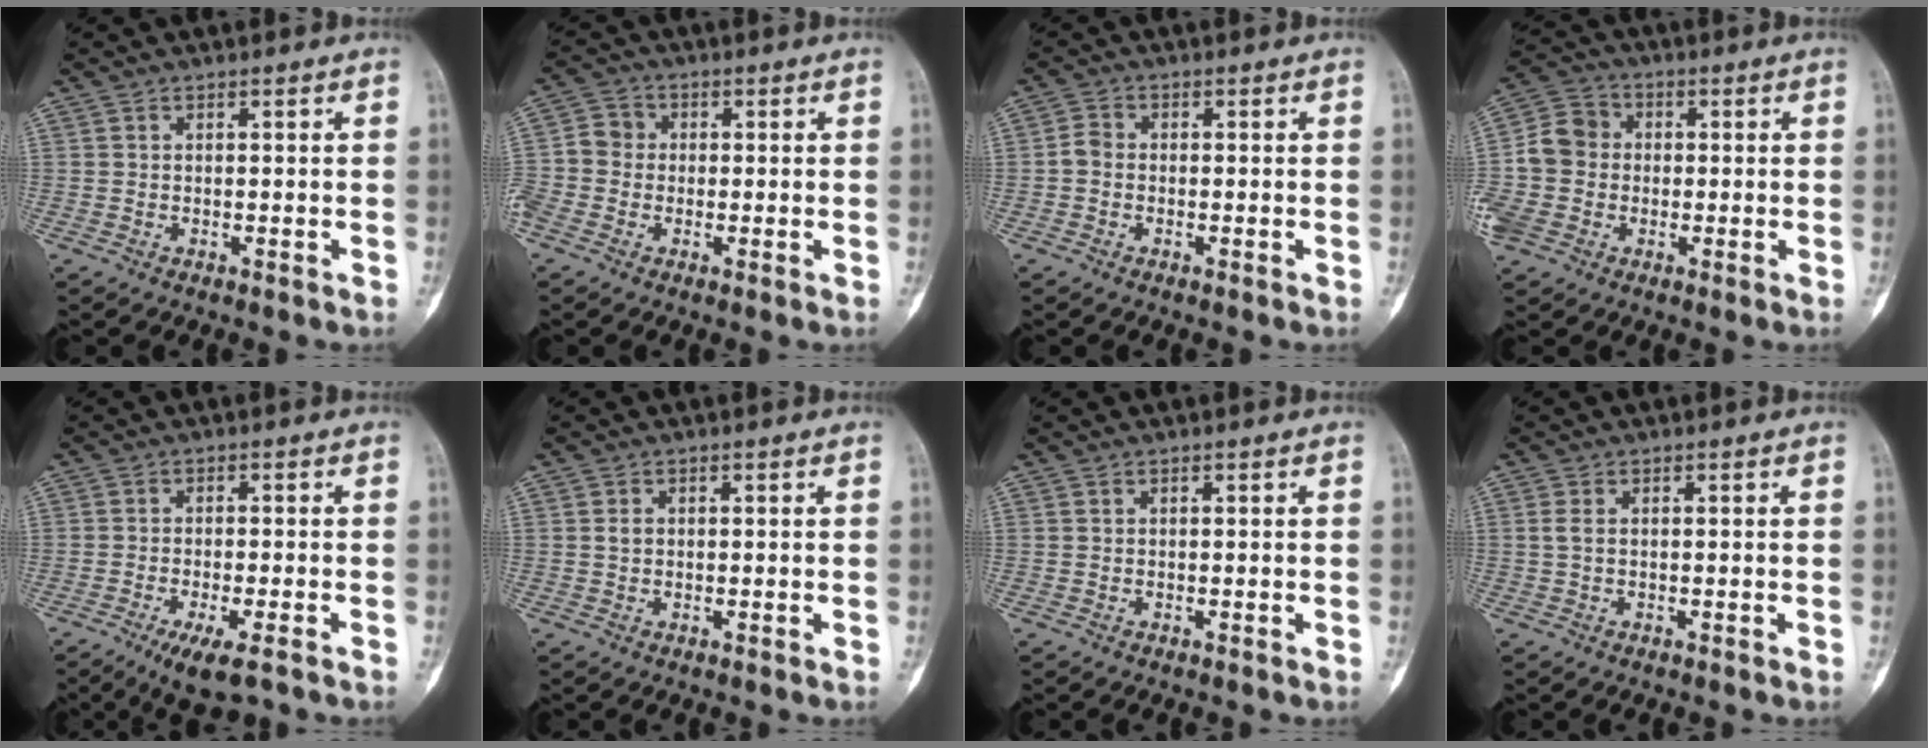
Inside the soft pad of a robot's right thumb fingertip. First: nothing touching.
{"total": 7.3, "force": [-1.5, 6.3, 3.5], "torque": [-0.071, 0.018, -0.035]}
{"total": 2.3, "force": [-0.6, 1.8, 1.3], "torque": [-0.022, 0.007, -0.021]}
{"total": 11.8, "force": [-1.3, 10.3, 5.5], "torque": [-0.112, 0.030, -0.029]}
{"total": 6.5, "force": [-3.8, 1.5, 5.1], "torque": [-0.084, -0.004, -0.061]}
{"total": 1.2, "force": [0.1, 1.0, 0.7], "torque": [-0.011, 0.003, 0.002]}
{"total": 0.0}
{"total": 1.4, "force": [-0.1, 0.7, 1.2], "torque": [-0.028, -0.001, -0.004]}